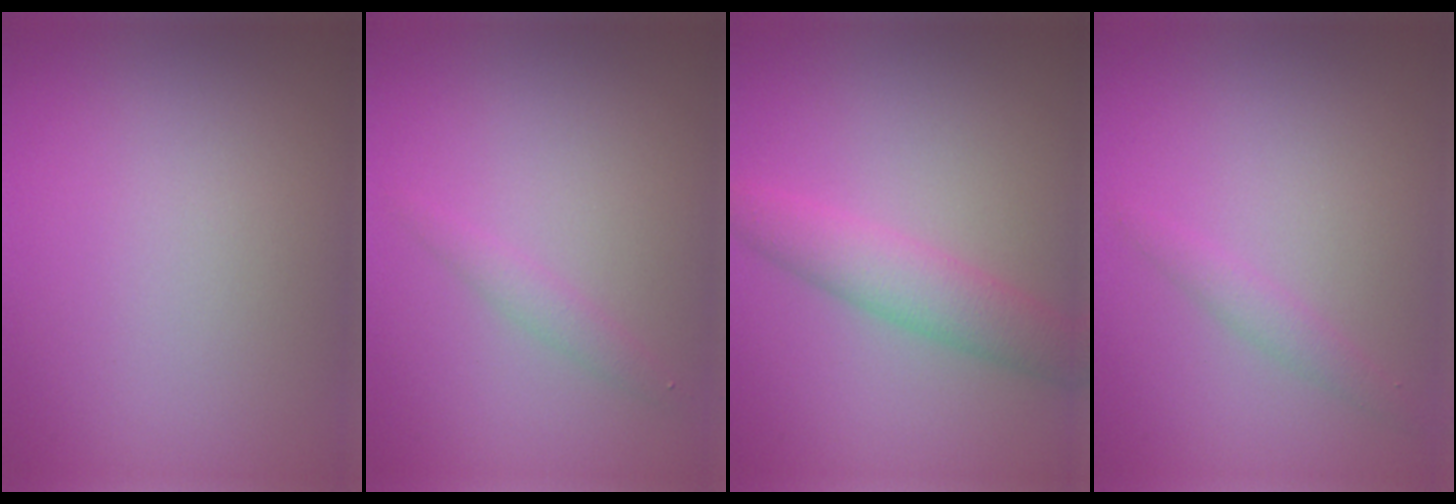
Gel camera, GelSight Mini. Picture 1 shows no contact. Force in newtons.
{"total": 1.3, "press": 1.3, "slide": 0.0}
{"total": 3.9, "press": 3.9, "slide": 0.2}
{"total": 1.4, "press": 1.4, "slide": 0.0}